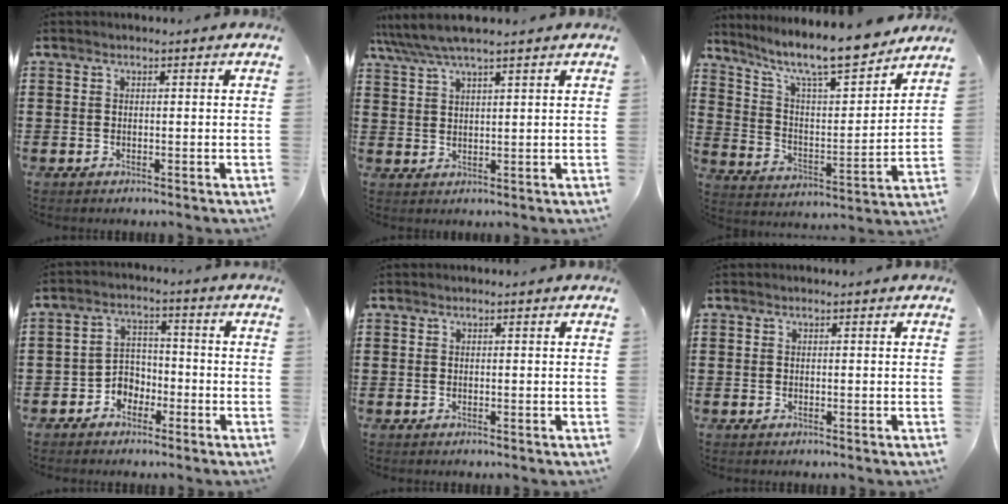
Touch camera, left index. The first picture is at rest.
{"total": 4.5, "force": [3.6, 0.5, 2.5], "torque": [-0.059, -0.006, 0.065]}
{"total": 10.7, "force": [9.2, 1.4, 5.2], "torque": [-0.121, -0.061, 0.153]}
{"total": 3.9, "force": [-2.7, 2.8, 0.9], "torque": [-0.027, 0.010, -0.057]}
{"total": 0.0}
{"total": 0.0}